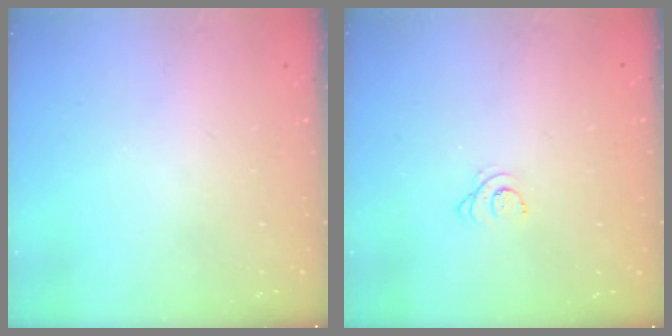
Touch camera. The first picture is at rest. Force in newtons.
{"total": 3.8, "press": 3.8, "slide": 0.3}